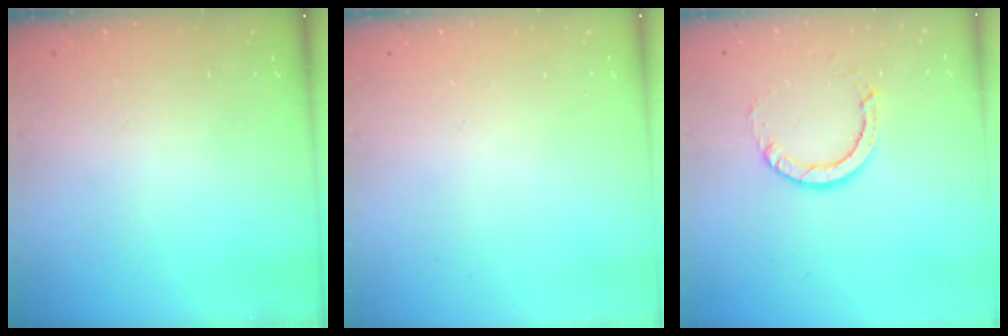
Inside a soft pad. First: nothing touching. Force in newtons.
{"total": 0.0}
{"total": 4.5, "press": 4.5, "slide": 0.3}